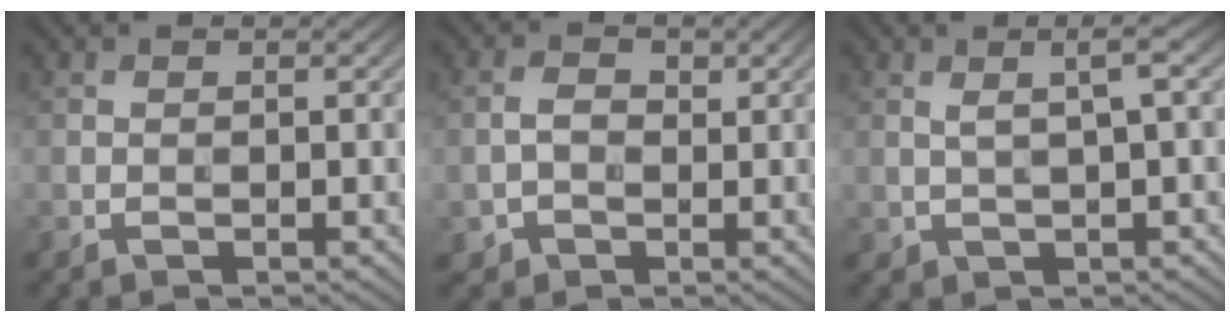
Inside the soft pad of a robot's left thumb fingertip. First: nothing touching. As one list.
[{"total": 2.5, "force": [-0.3, 2.1, 1.3], "torque": [-0.030, -0.002, -0.009]}, {"total": 3.3, "force": [0.9, 0.8, 3.0], "torque": [-0.060, 0.007, 0.020]}]